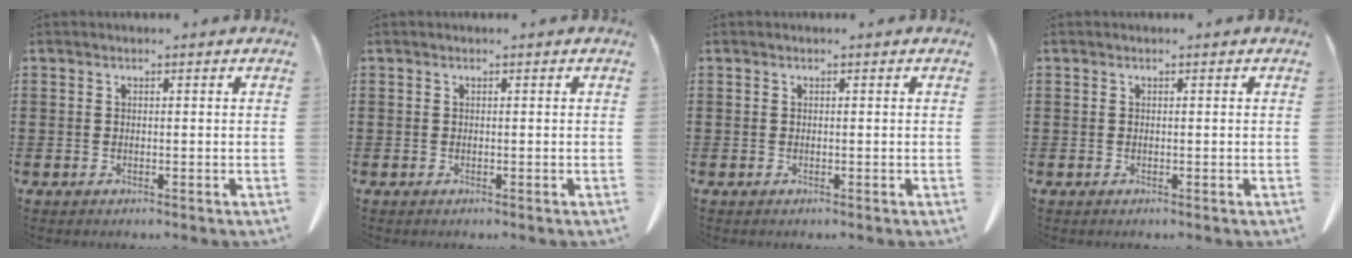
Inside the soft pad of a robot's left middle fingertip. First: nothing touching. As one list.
[{"total": 0.0}, {"total": 0.0}, {"total": 0.0}]